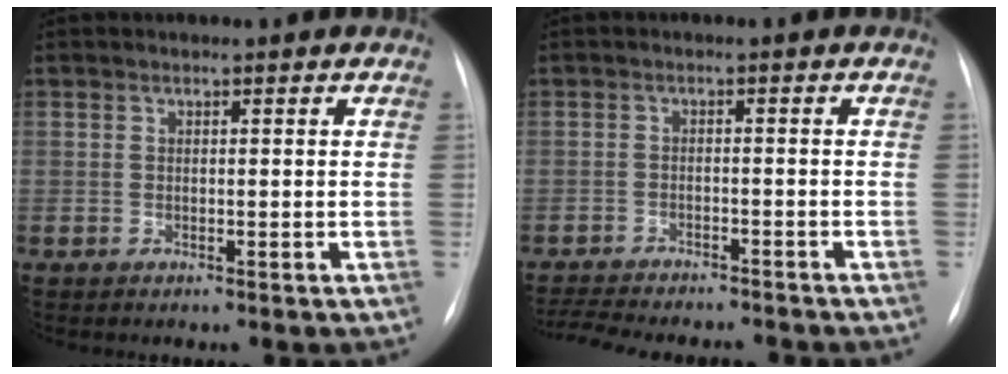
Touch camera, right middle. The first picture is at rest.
{"total": 12.8, "force": [-11.8, 2.3, 4.4], "torque": [-0.088, -0.004, -0.163]}